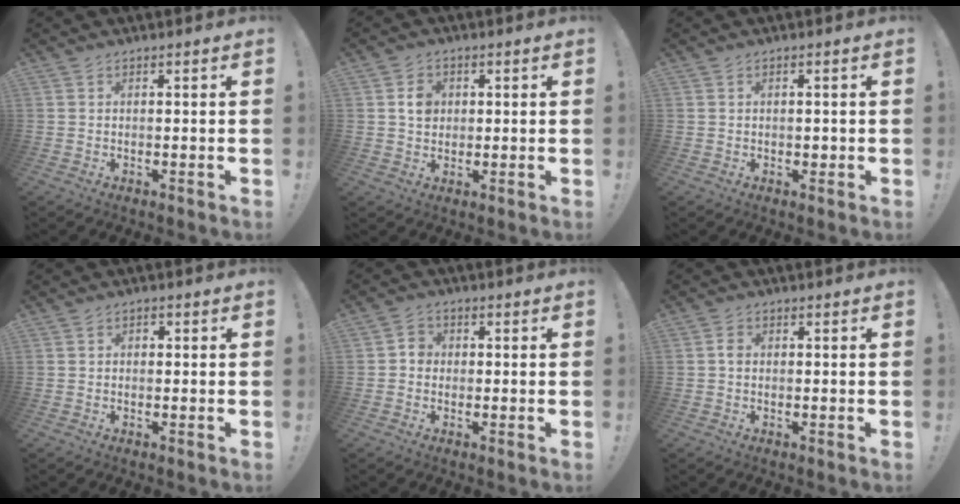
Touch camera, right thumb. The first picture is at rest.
{"total": 4.8, "force": [0.8, 4.1, 2.4], "torque": [-0.019, -0.002, 0.011]}
{"total": 1.0, "force": [-0.1, 0.9, 0.5], "torque": [-0.007, 0.003, -0.001]}
{"total": 1.0, "force": [-0.5, 0.7, 0.4], "torque": [-0.005, 0.003, -0.010]}
{"total": 3.5, "force": [-0.7, 3.1, 1.5], "torque": [-0.020, 0.011, -0.014]}
{"total": 1.5, "force": [-0.1, 1.2, 0.9], "torque": [-0.010, 0.002, -0.004]}